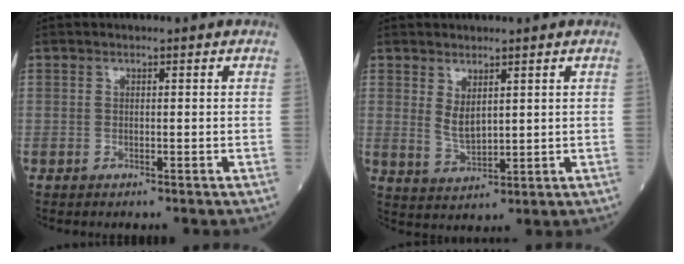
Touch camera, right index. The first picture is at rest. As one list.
[{"total": 3.6, "force": [1.6, 1.5, 2.9], "torque": [-0.061, -0.009, 0.041]}]